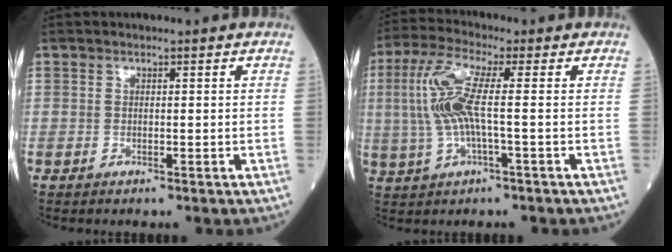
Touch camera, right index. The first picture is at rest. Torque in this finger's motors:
{"motor_torque": [0.47, 0.00, 0.29, 0.21]}